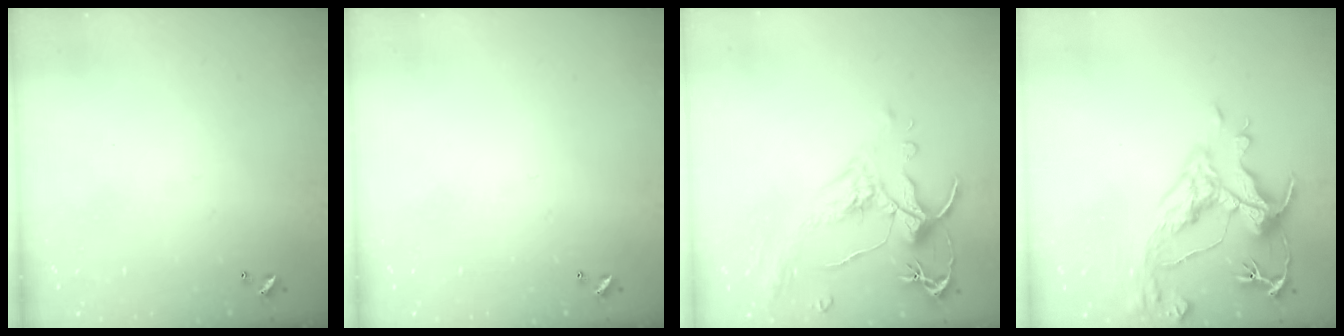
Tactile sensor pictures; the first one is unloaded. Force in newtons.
{"total": 0.0}
{"total": 1.5, "press": 1.0, "slide": 1.1}
{"total": 7.1, "press": 6.9, "slide": 1.4}